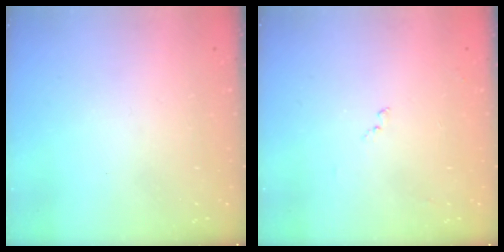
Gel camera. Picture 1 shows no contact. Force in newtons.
{"total": 9.4, "press": 9.3, "slide": 0.7}